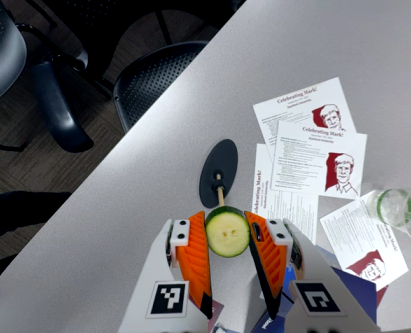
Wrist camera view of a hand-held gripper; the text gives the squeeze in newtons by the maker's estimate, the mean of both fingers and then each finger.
{"total": 9.2, "left": 8.9, "right": 9.6}